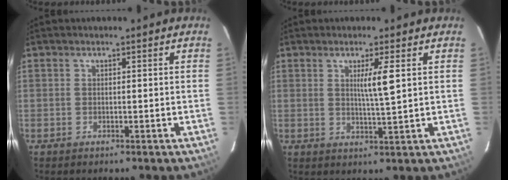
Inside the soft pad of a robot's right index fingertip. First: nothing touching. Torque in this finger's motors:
{"motor_torque": [0.70, -0.08, 0.13, 0.09]}